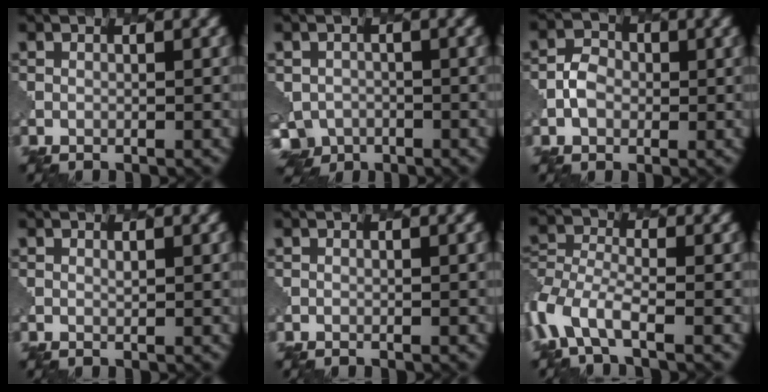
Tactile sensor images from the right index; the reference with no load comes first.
{"total": 5.5, "force": [-3.0, 4.2, 1.8], "torque": [-0.027, -0.024, -0.036]}
{"total": 2.1, "force": [-0.4, 1.9, 0.9], "torque": [-0.017, 0.003, -0.010]}
{"total": 0.5, "force": [0.5, -0.1, 0.0], "torque": [0.000, -0.004, 0.011]}
{"total": 0.0}
{"total": 6.0, "force": [-3.3, 2.9, 4.1], "torque": [-0.102, -0.012, -0.074]}